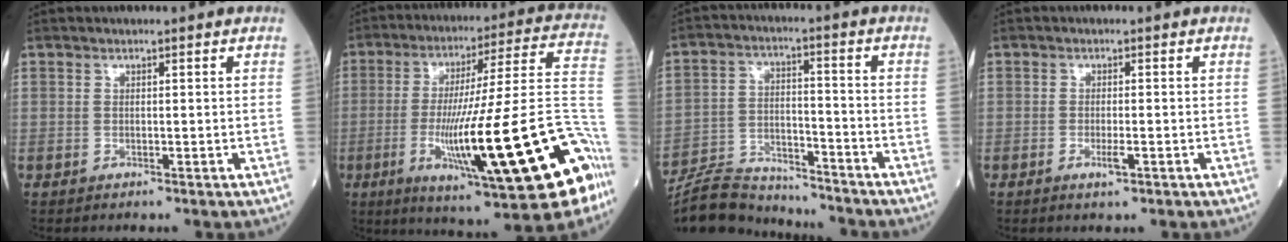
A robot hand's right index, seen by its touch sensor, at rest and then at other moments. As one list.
[{"total": 28.9, "force": [-10.4, 2.3, 26.9], "torque": [-0.353, -0.019, -0.161]}, {"total": 12.4, "force": [-12.0, 2.1, 1.9], "torque": [-0.039, 0.020, -0.210]}, {"total": 2.0, "force": [-1.1, 0.4, 1.6], "torque": [-0.031, -0.001, -0.016]}]